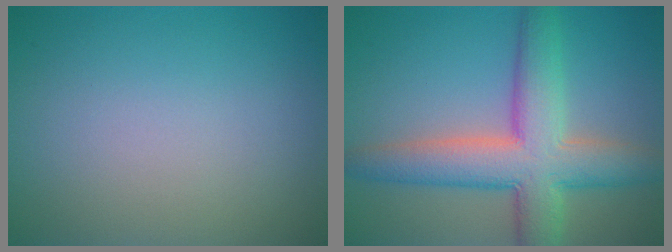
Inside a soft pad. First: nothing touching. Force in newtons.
{"total": 8.3, "press": 8.3, "slide": 0.3}